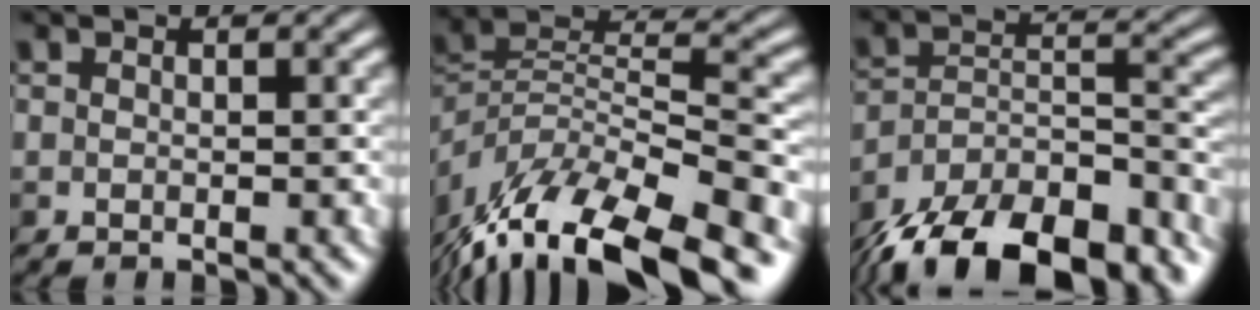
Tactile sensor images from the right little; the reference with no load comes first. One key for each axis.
{"total": 13.4, "fx": -10.9, "fy": 3.8, "fz": 6.9, "tx": -0.149, "ty": 0.006, "tz": -0.187}
{"total": 15.2, "fx": -12.9, "fy": 5.2, "fz": 6.1, "tx": -0.124, "ty": -0.010, "tz": -0.194}